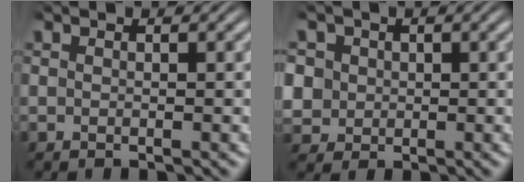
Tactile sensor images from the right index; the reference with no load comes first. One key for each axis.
{"total": 6.1, "fx": 0.2, "fy": 5.6, "fz": 2.4, "tx": -0.069, "ty": -0.020, "tz": 0.009}